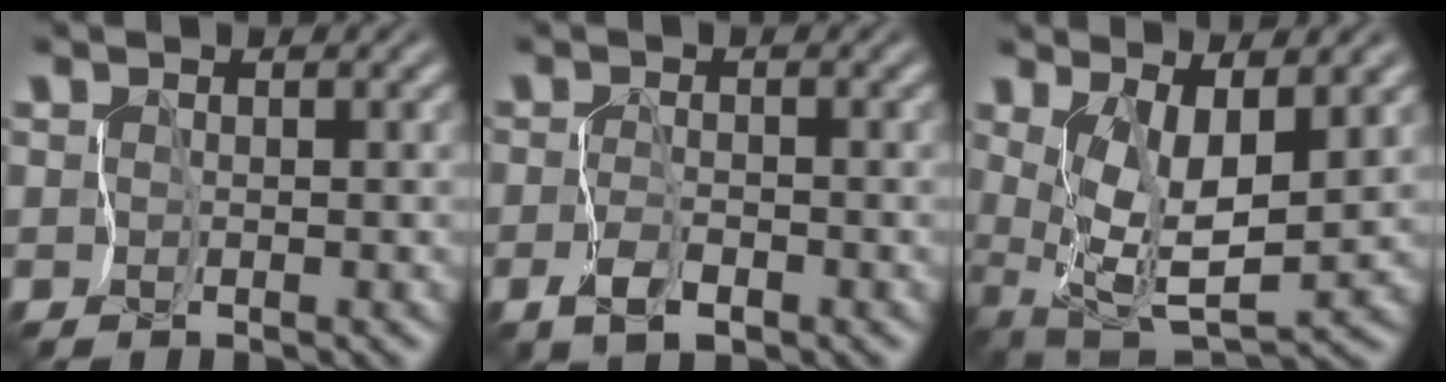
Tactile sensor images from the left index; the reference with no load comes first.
{"total": 2.2, "force": [-1.2, 1.0, 1.6], "torque": [-0.035, -0.006, -0.025]}
{"total": 5.9, "force": [1.8, 1.9, 5.3], "torque": [-0.112, -0.018, 0.037]}